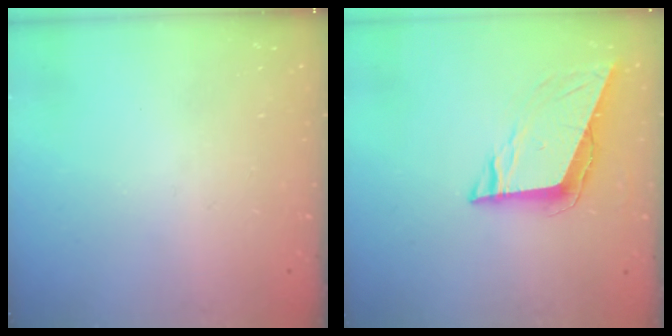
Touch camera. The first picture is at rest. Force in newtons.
{"total": 9.1, "press": 8.5, "slide": 3.1}